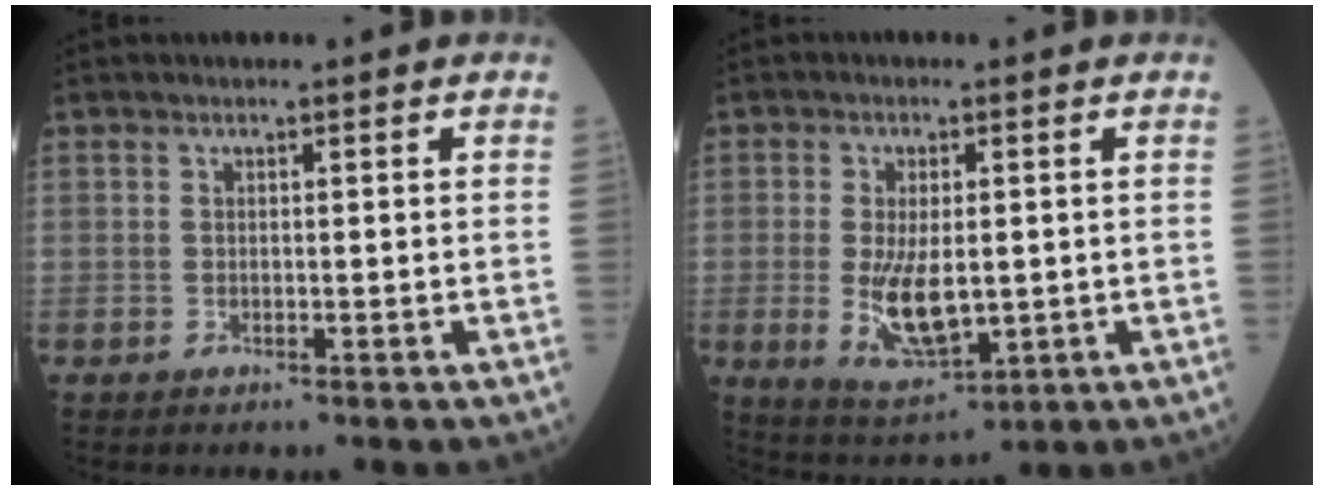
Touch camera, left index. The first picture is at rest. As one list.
[{"total": 8.5, "force": [-0.6, 3.5, 7.7], "torque": [-0.153, -0.019, 0.000]}]